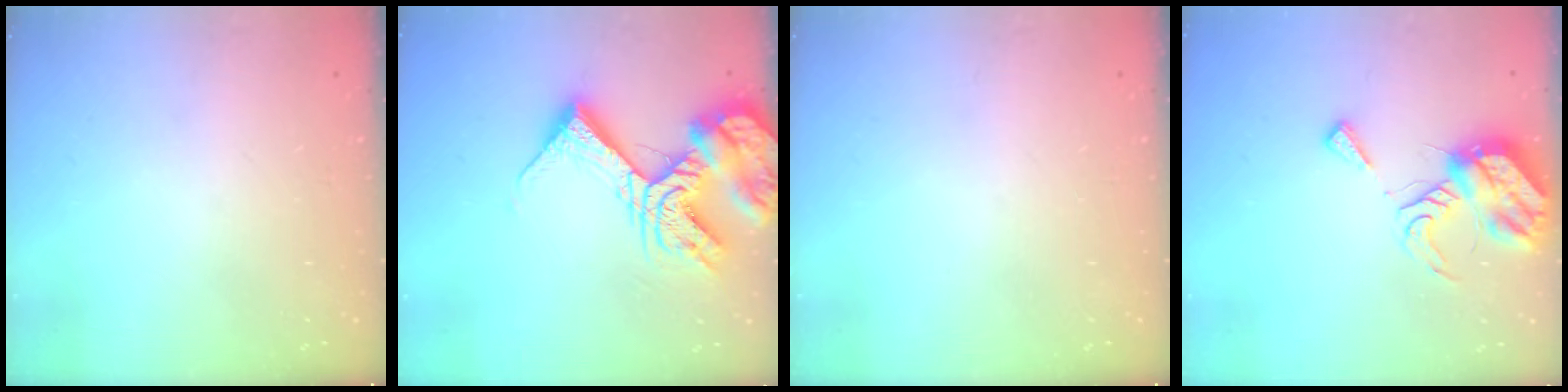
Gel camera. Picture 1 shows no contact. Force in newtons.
{"total": 18.1, "press": 18.0, "slide": 2.0}
{"total": 0.0}
{"total": 10.1, "press": 10.0, "slide": 1.2}